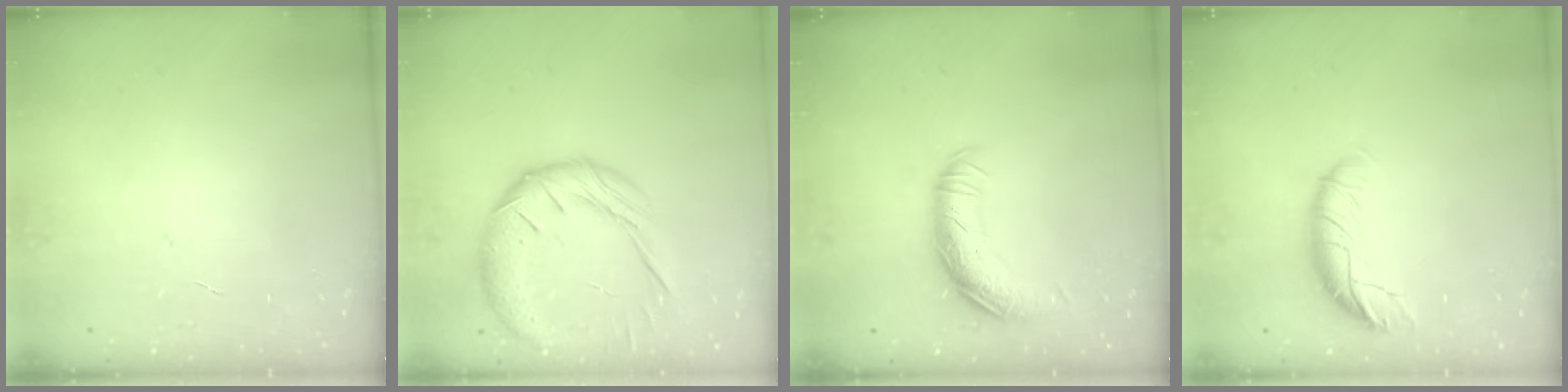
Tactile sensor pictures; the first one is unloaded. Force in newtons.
{"total": 16.0, "press": 15.9, "slide": 1.1}
{"total": 13.9, "press": 13.9, "slide": 0.4}
{"total": 9.7, "press": 9.6, "slide": 1.7}